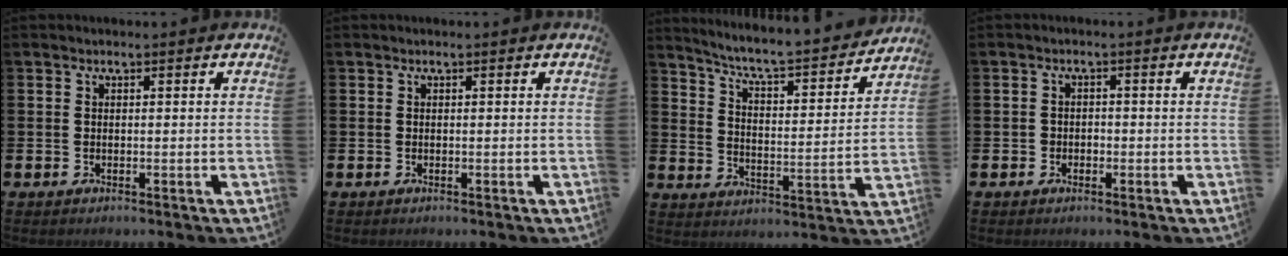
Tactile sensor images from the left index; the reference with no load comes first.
{"total": 0.0}
{"total": 6.5, "force": [6.1, 0.5, 2.2], "torque": [-0.058, -0.054, 0.096]}
{"total": 1.4, "force": [-0.7, 1.2, 0.3], "torque": [-0.005, 0.003, -0.017]}